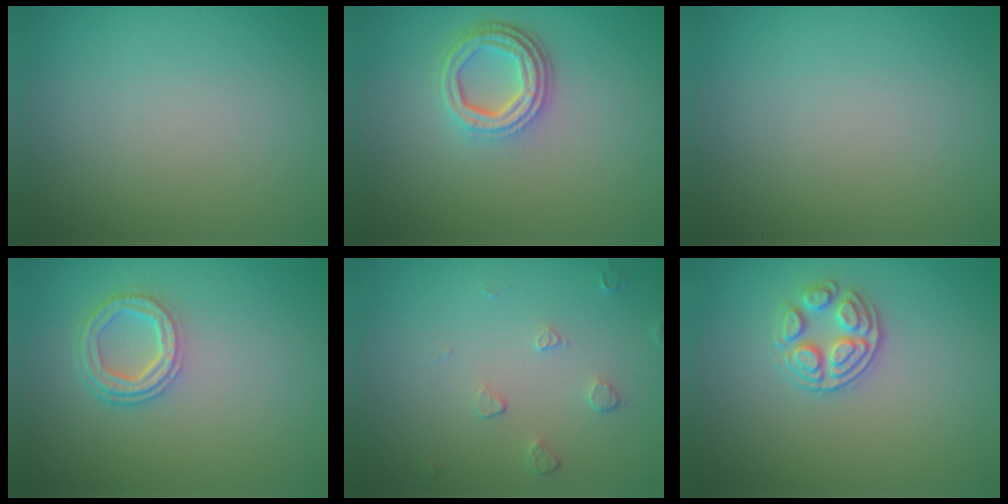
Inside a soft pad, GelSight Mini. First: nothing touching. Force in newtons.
{"total": 4.2, "press": 3.1, "slide": 2.7}
{"total": 0.0}
{"total": 3.6, "press": 2.8, "slide": 2.3}
{"total": 1.1, "press": 0.7, "slide": 0.9}
{"total": 2.9, "press": 2.6, "slide": 1.3}